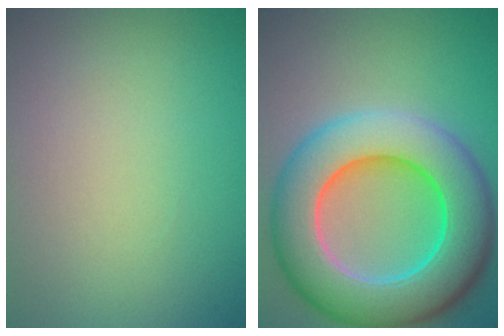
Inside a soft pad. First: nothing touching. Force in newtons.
{"total": 11.9, "press": 11.9, "slide": 0.3}